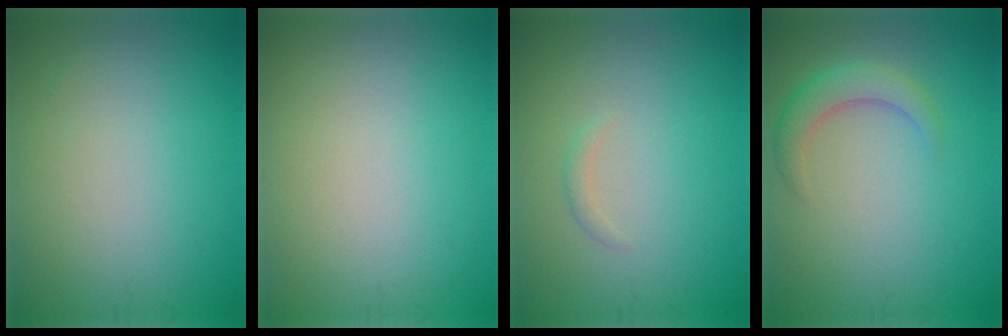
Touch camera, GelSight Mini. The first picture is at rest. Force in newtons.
{"total": 0.0}
{"total": 0.7, "press": 0.7, "slide": 0.0}
{"total": 2.9, "press": 2.9, "slide": 0.2}